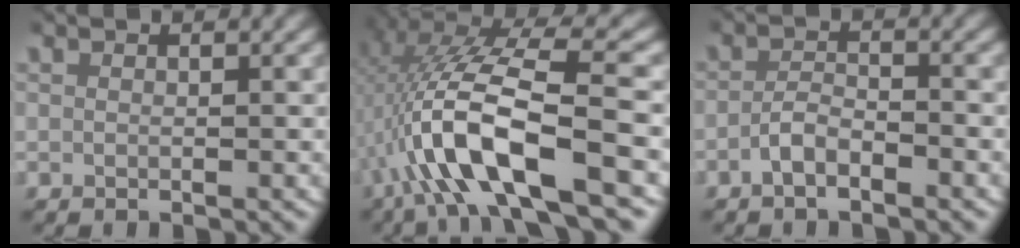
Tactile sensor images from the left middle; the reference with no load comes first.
{"total": 9.3, "force": [-0.6, 3.1, 8.7], "torque": [-0.177, 0.004, -0.008]}
{"total": 2.1, "force": [-1.7, 0.7, 1.0], "torque": [-0.018, 0.003, -0.038]}